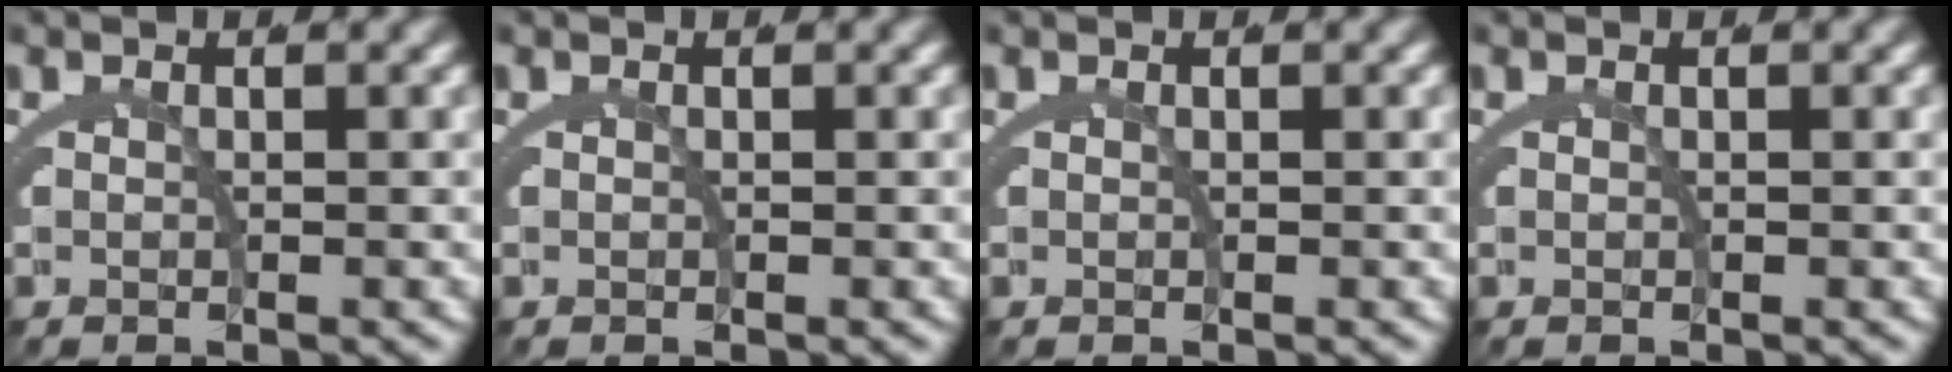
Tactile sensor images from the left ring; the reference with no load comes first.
{"total": 0.0}
{"total": 0.0}
{"total": 0.0}